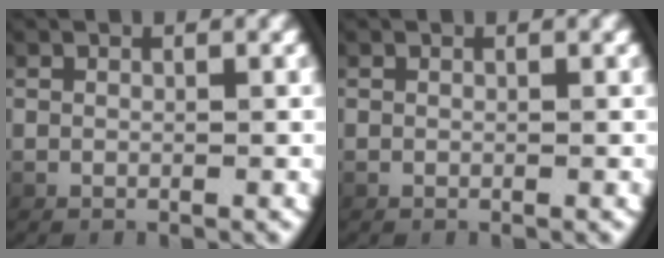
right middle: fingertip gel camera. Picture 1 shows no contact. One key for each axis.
{"total": 0.0}